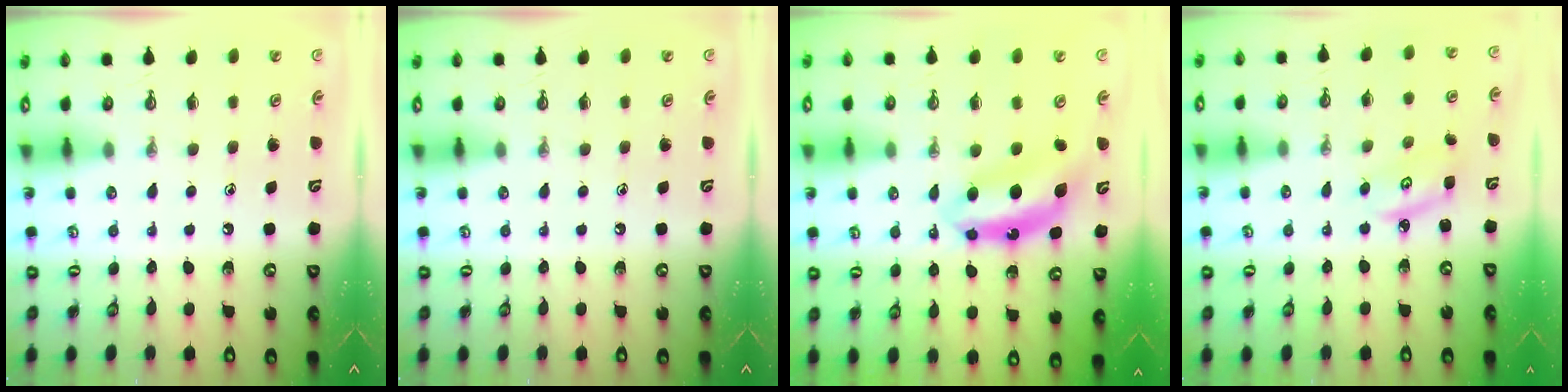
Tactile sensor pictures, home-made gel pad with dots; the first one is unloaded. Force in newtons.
{"total": 0.0}
{"total": 7.5, "press": 7.5, "slide": 0.3}
{"total": 3.7, "press": 3.7, "slide": 0.2}